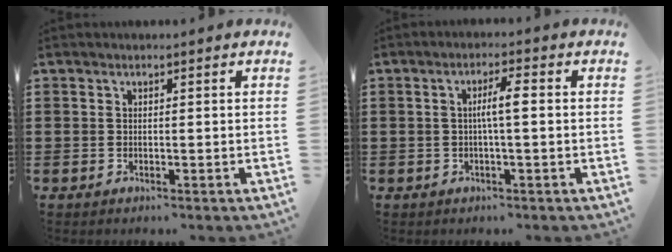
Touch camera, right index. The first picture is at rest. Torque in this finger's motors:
{"motor_torque": [0.70, -0.23, 0.09, 0.08]}